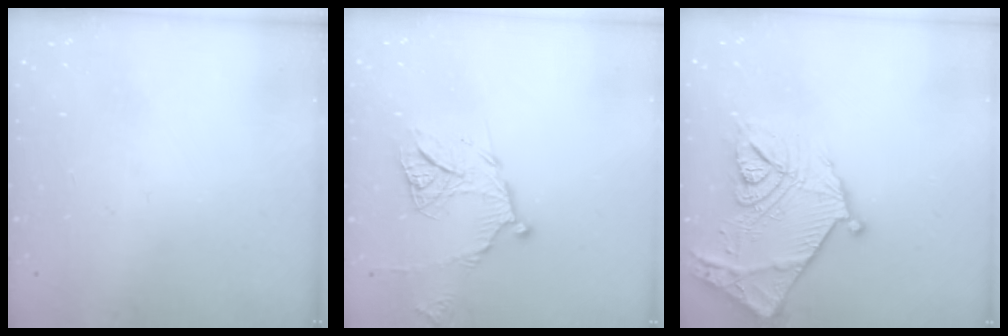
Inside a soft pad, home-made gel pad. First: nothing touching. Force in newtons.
{"total": 12.4, "press": 12.4, "slide": 1.0}
{"total": 21.8, "press": 21.8, "slide": 1.1}